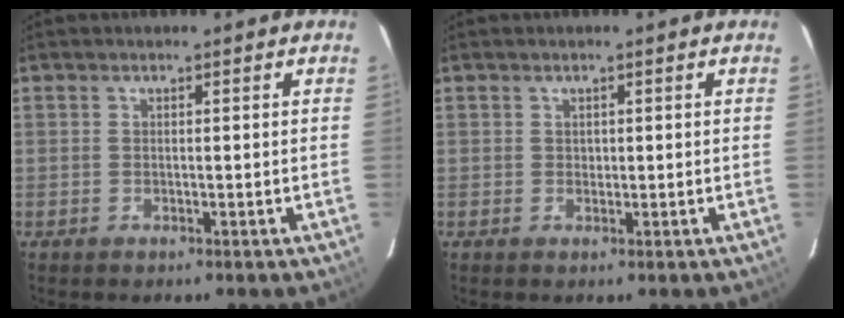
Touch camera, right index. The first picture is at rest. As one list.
[{"total": 0.7, "force": [0.2, 0.6, 0.1], "torque": [0.002, 0.003, 0.003]}]